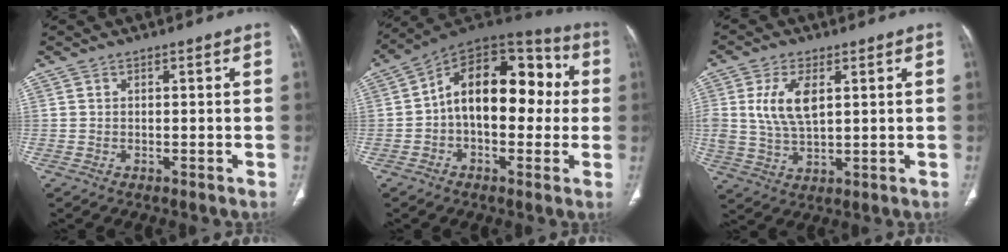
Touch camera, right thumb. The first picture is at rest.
{"total": 18.5, "force": [0.7, 11.1, 14.8], "torque": [-0.184, 0.051, 0.001]}
{"total": 8.6, "force": [2.3, 4.3, 7.1], "torque": [-0.145, -0.007, 0.051]}